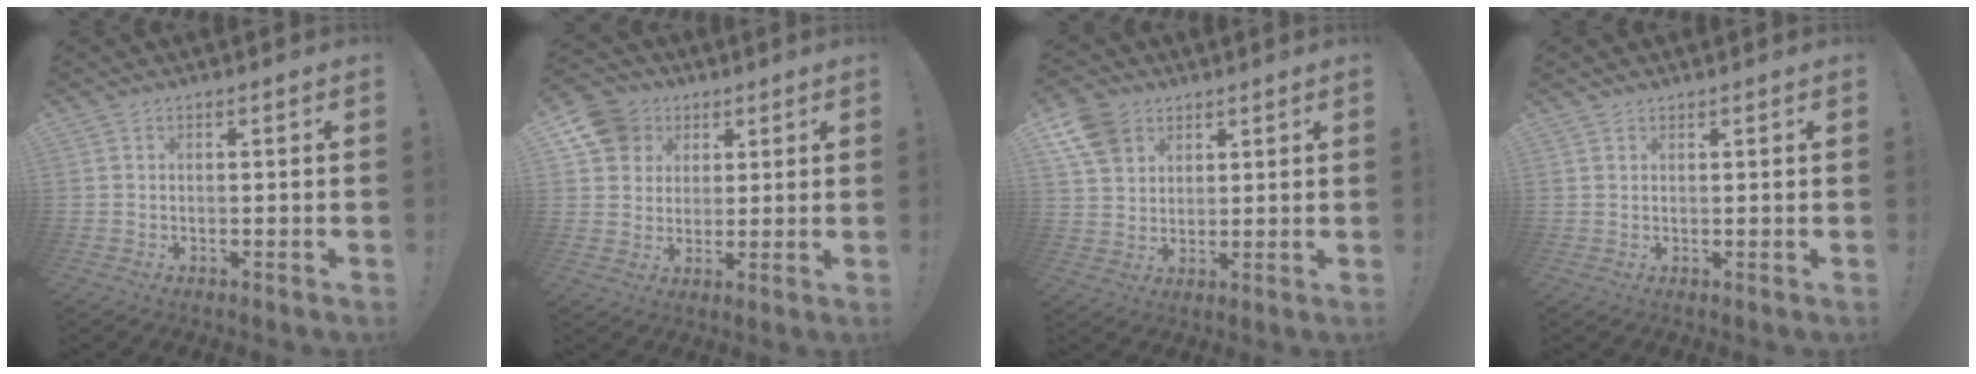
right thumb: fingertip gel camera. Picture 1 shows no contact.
{"total": 10.7, "force": [4.5, 9.2, 3.1], "torque": [-0.043, -0.020, 0.091]}
{"total": 9.5, "force": [5.4, 7.0, 3.6], "torque": [-0.070, -0.024, 0.108]}
{"total": 0.9, "force": [0.7, 0.5, 0.0], "torque": [0.005, -0.002, 0.013]}